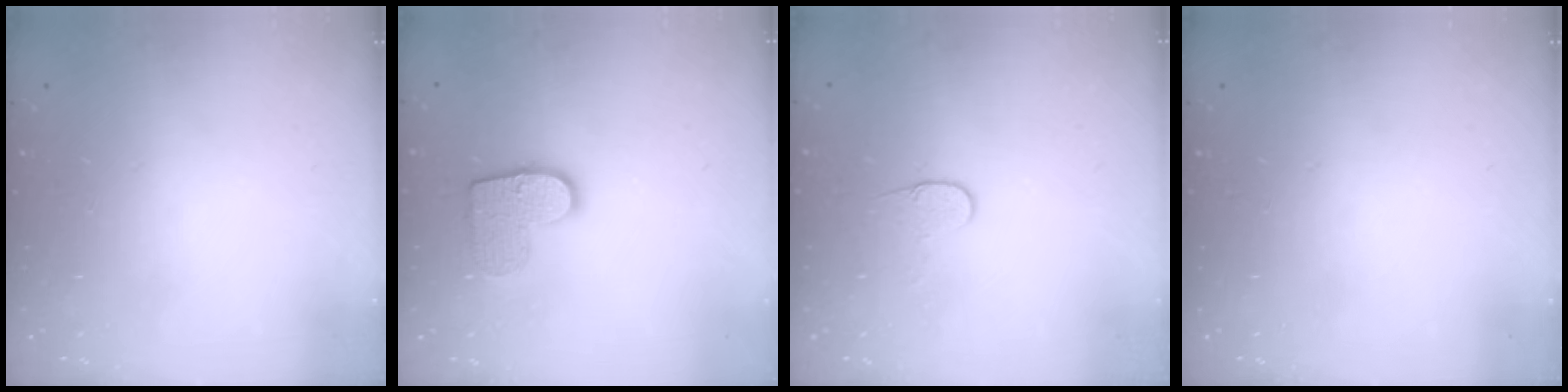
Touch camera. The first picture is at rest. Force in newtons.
{"total": 10.4, "press": 10.4, "slide": 0.5}
{"total": 4.3, "press": 4.3, "slide": 0.4}
{"total": 0.0}